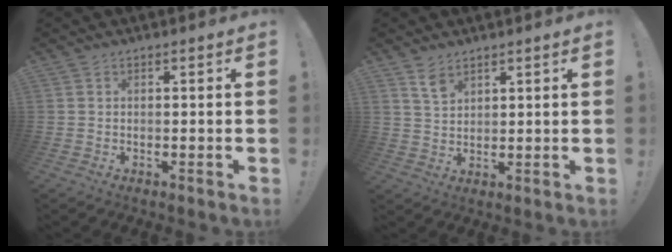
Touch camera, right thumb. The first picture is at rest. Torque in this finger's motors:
{"motor_torque": [0.01, 0.09, 0.09, -0.09, -0.02]}